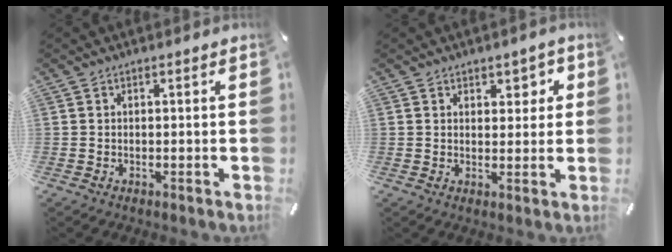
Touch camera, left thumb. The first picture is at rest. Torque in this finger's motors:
{"motor_torque": [0.08, 0.08, 0.17, 0.00, 0.05]}